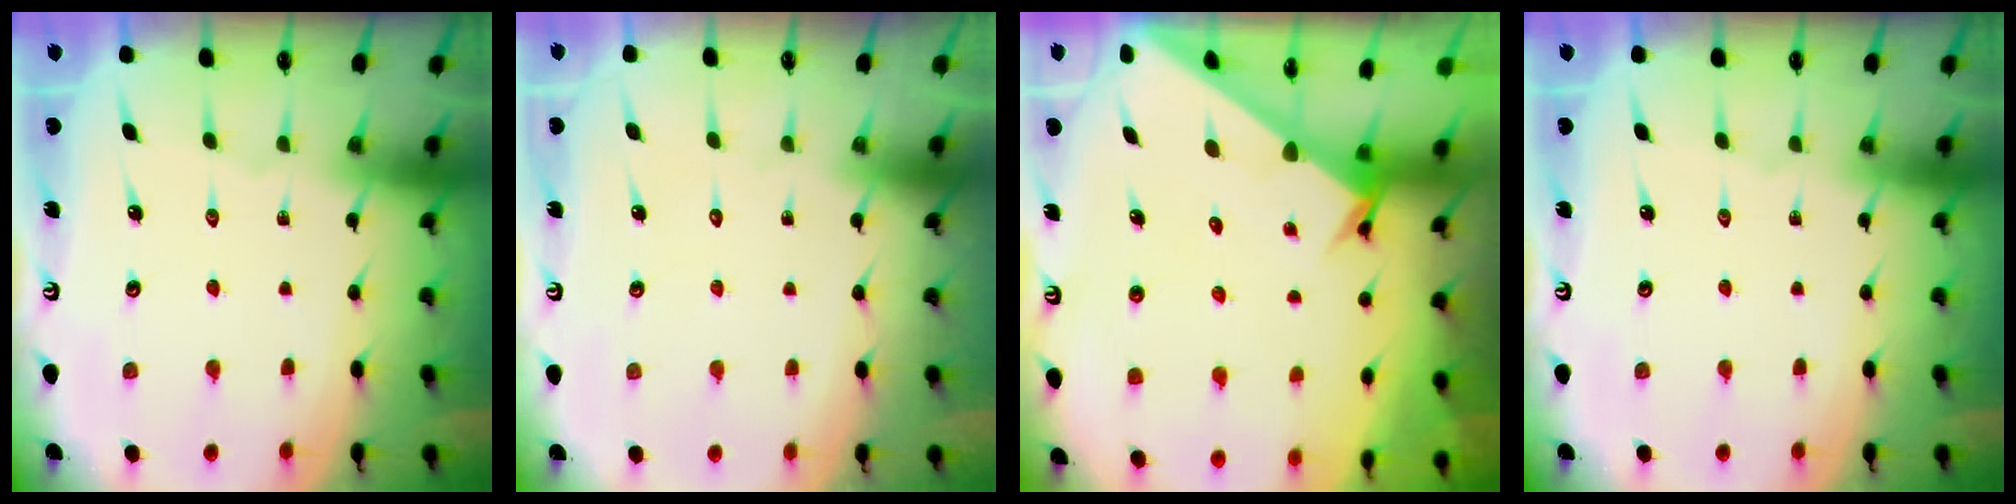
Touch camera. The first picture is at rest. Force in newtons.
{"total": 1.6, "press": 1.6, "slide": 0.1}
{"total": 2.8, "press": 2.8, "slide": 0.0}
{"total": 0.0}